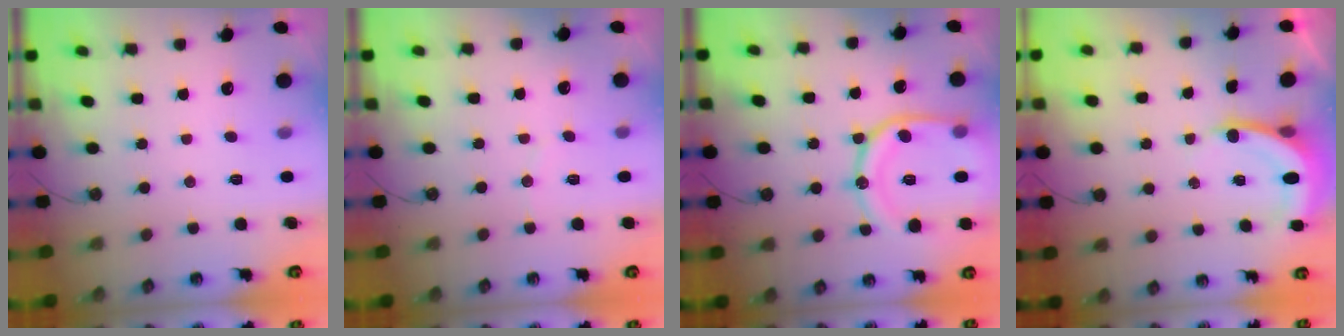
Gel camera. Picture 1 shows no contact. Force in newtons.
{"total": 3.3, "press": 3.2, "slide": 0.8}
{"total": 17.4, "press": 17.3, "slide": 1.6}
{"total": 6.1, "press": 6.1, "slide": 0.8}